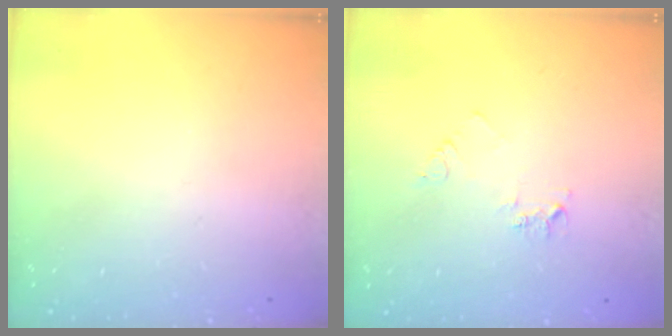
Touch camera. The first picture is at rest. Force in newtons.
{"total": 5.1, "press": 5.0, "slide": 0.5}